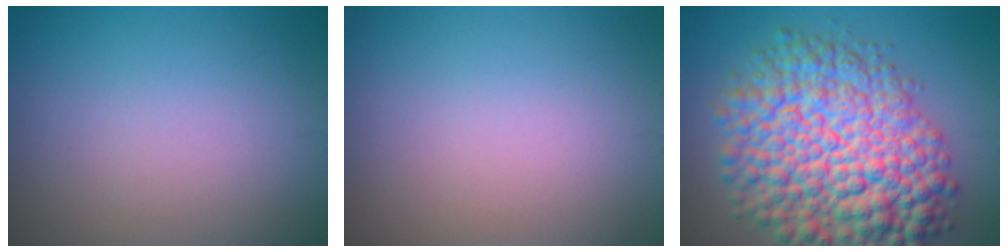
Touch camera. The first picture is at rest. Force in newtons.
{"total": 0.0}
{"total": 12.7, "press": 12.7, "slide": 0.3}